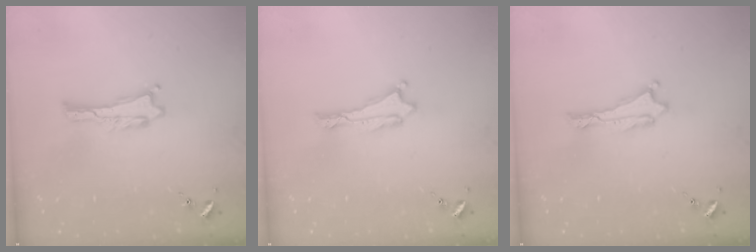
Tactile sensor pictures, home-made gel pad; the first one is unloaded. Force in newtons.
{"total": 0.0}
{"total": 0.0}